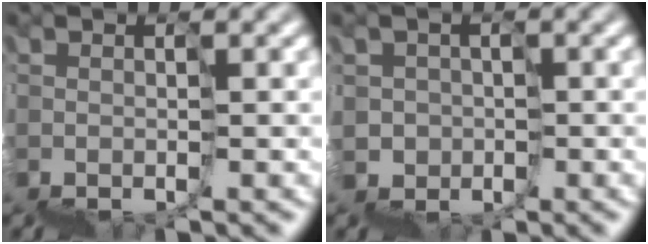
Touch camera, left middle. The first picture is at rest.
{"total": 4.2, "force": [-1.1, 4.1, 0.5], "torque": [0.010, 0.007, -0.005]}